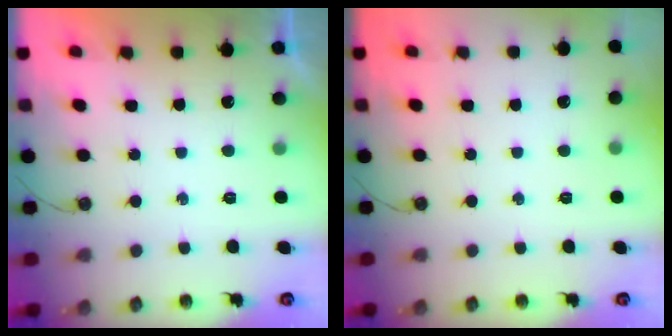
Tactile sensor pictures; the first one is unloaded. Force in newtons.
{"total": 0.0}